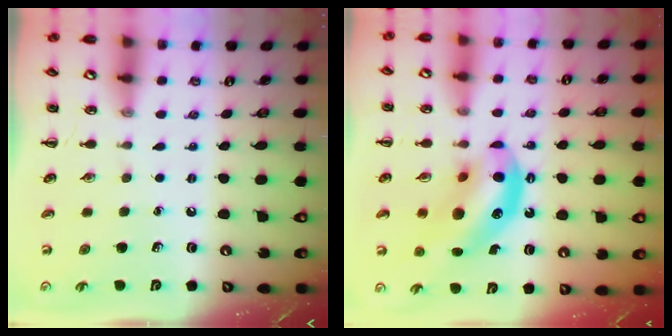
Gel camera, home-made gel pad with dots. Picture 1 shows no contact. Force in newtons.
{"total": 12.9, "press": 12.5, "slide": 3.3}